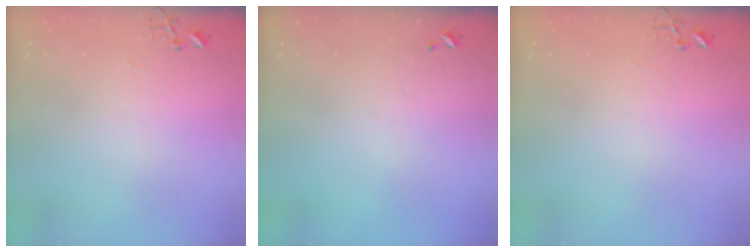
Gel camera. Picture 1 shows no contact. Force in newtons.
{"total": 0.0}
{"total": 0.0}